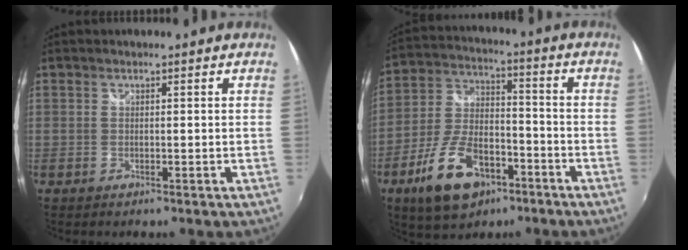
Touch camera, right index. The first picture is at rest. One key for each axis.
{"total": 15.3, "fx": -8.1, "fy": 8.2, "fz": 10.1, "tx": -0.211, "ty": 0.003, "tz": -0.137}